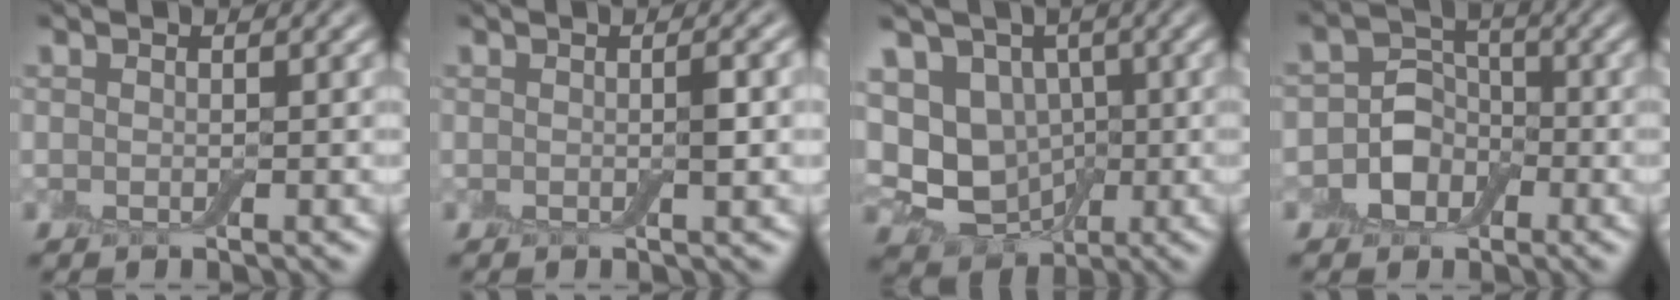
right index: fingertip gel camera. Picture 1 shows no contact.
{"total": 1.2, "force": [-0.1, 0.1, 1.2], "torque": [-0.018, 0.001, -0.002]}
{"total": 7.4, "force": [-0.5, 6.1, 4.0], "torque": [-0.058, -0.003, -0.017]}
{"total": 4.5, "force": [-1.4, 3.7, 2.2], "torque": [-0.011, 0.002, -0.037]}